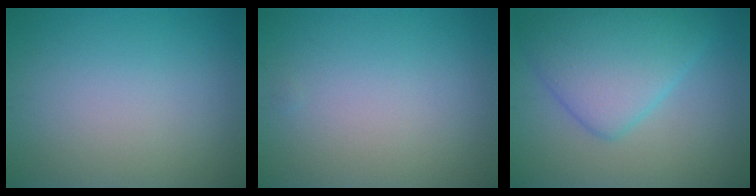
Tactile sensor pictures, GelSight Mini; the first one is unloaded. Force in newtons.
{"total": 0.0}
{"total": 6.8, "press": 6.7, "slide": 0.2}